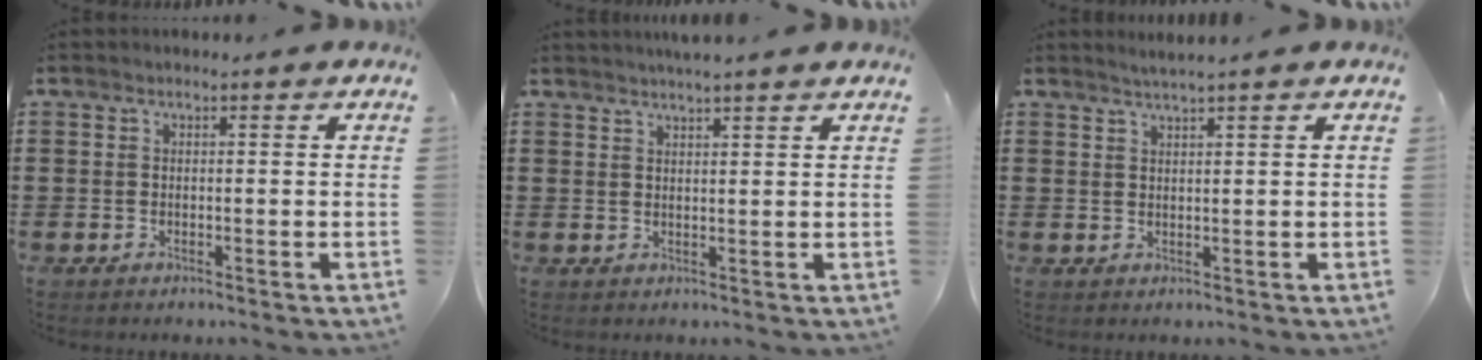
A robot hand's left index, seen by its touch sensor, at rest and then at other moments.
{"total": 2.2, "force": [2.1, -0.4, 0.5], "torque": [-0.013, -0.002, 0.041]}
{"total": 1.5, "force": [1.3, -0.4, 0.6], "torque": [-0.011, 0.000, 0.025]}